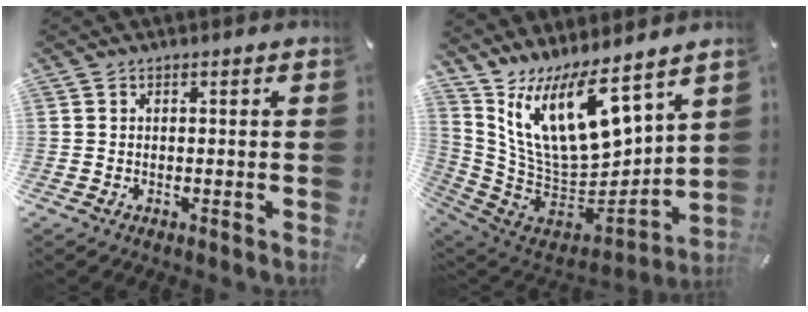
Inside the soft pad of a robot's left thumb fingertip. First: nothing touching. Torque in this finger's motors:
{"motor_torque": [2.76, 2.25, 1.36, -1.41, 0.64]}